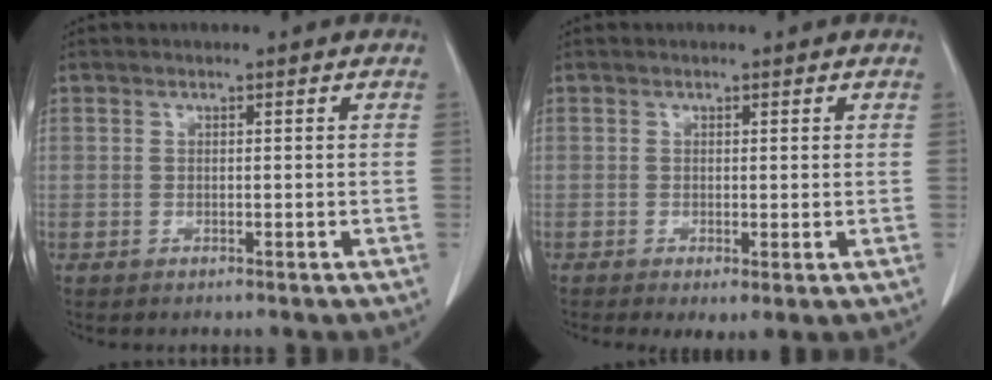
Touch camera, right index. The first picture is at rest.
{"total": 2.2, "force": [-0.4, 0.6, 2.1], "torque": [-0.035, -0.010, -0.002]}